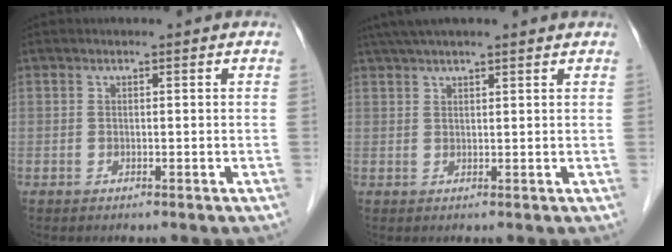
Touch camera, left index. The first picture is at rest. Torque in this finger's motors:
{"motor_torque": [0.05, -0.44, 0.71, 0.18]}